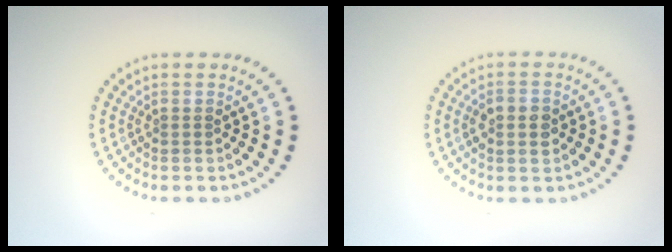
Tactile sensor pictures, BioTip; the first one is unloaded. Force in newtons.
{"total": 2.8, "press": 2.8, "slide": 0.2}